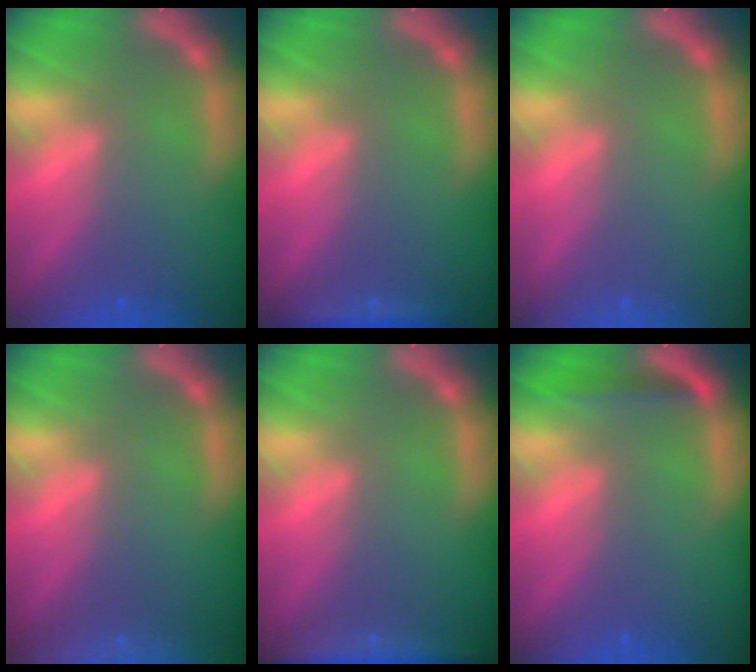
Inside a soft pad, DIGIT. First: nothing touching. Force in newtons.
{"total": 1.9}
{"total": 0.0}
{"total": 10.0}
{"total": 5.0}
{"total": 1.9}